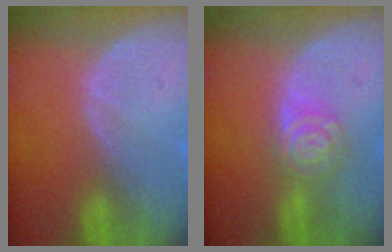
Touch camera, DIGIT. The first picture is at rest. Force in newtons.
{"total": 5.4, "press": 5.3, "slide": 0.4}